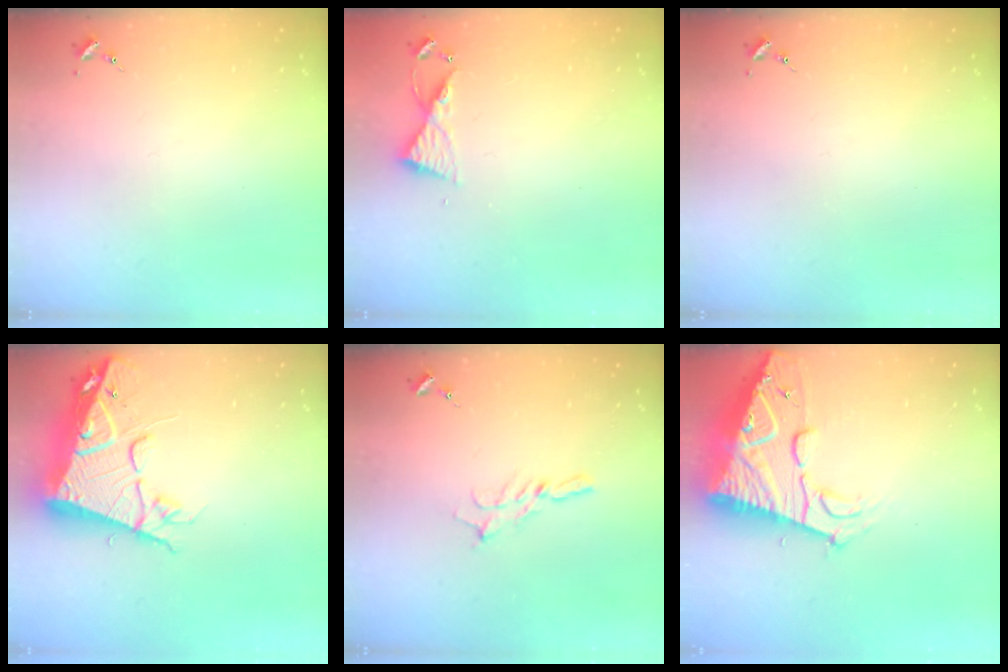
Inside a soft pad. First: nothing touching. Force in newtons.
{"total": 6.0, "press": 6.0, "slide": 0.6}
{"total": 0.0}
{"total": 18.3, "press": 18.1, "slide": 2.1}
{"total": 5.6, "press": 5.6, "slide": 0.2}
{"total": 18.3, "press": 18.2, "slide": 1.7}